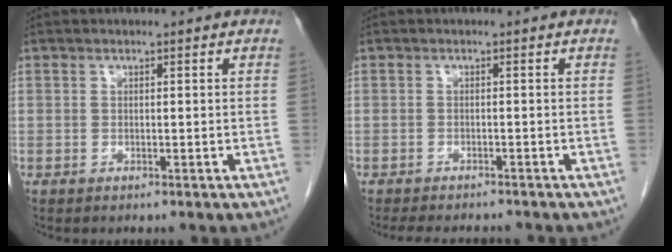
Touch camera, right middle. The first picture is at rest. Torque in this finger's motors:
{"motor_torque": [0.04, -0.03, 0.01, 0.00]}